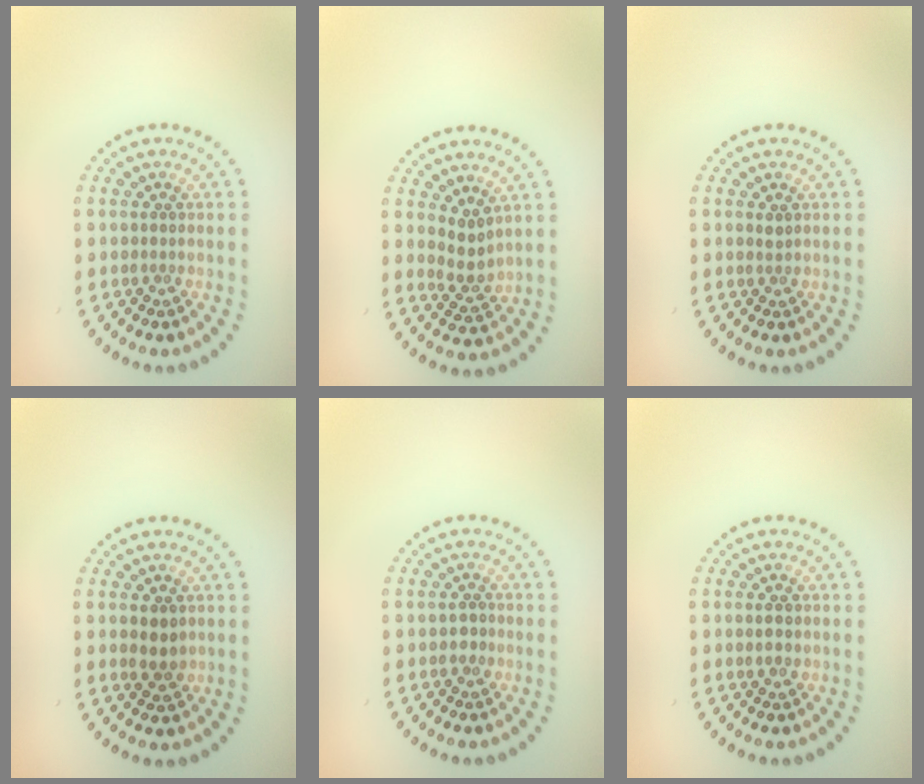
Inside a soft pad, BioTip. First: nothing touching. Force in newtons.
{"total": 2.0, "press": 1.5, "slide": 1.4}
{"total": 0.6, "press": 0.4, "slide": 0.4}
{"total": 1.9, "press": 1.9, "slide": 0.2}
{"total": 1.0, "press": 0.9, "slide": 0.4}
{"total": 1.1, "press": 1.1, "slide": 0.2}